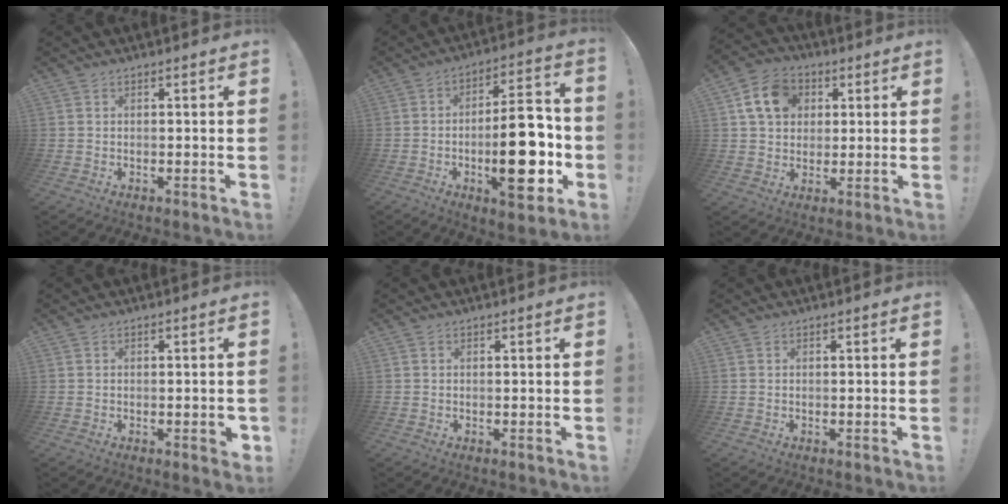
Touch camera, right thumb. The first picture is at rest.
{"total": 20.8, "force": [-4.5, 7.9, 18.7], "torque": [-0.282, 0.017, -0.063]}
{"total": 12.4, "force": [4.3, 9.8, 6.2], "torque": [-0.100, -0.001, 0.088]}
{"total": 2.4, "force": [-0.7, 0.5, 2.3], "torque": [-0.030, 0.002, -0.012]}
{"total": 0.0}
{"total": 0.0}